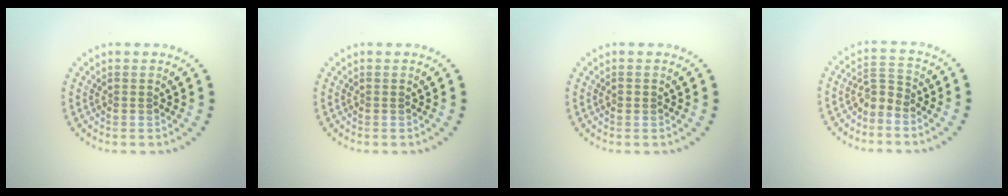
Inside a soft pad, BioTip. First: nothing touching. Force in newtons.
{"total": 0.0}
{"total": 0.6, "press": 0.6, "slide": 0.2}
{"total": 1.9, "press": 1.4, "slide": 1.3}